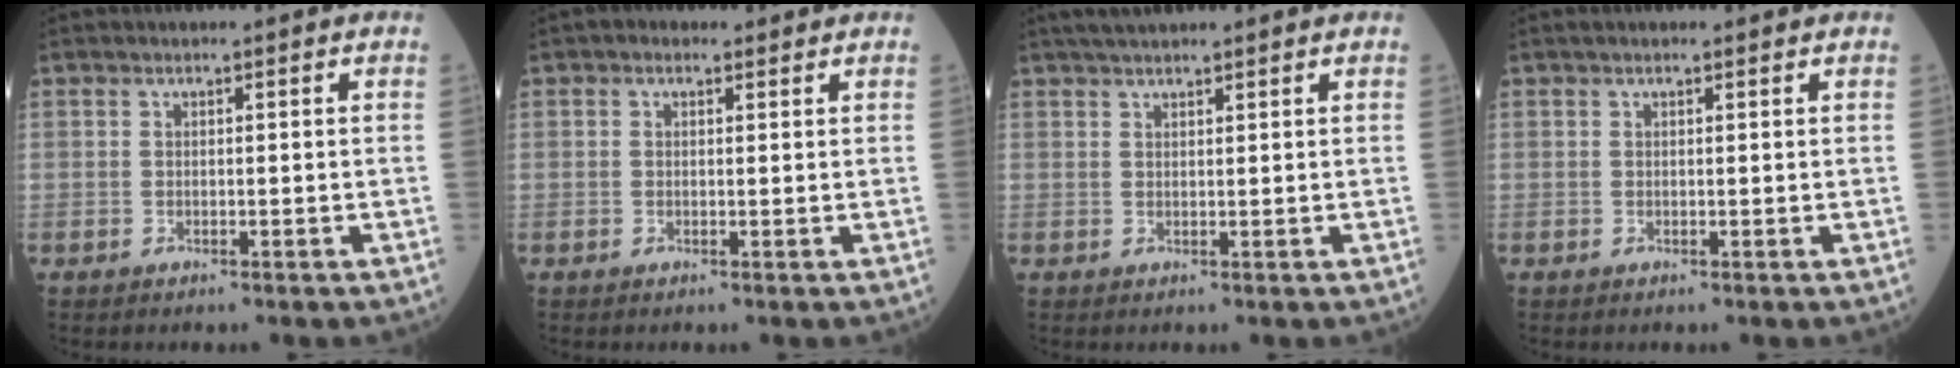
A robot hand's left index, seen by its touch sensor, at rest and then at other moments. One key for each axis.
{"total": 1.6, "fx": 1.1, "fy": 1.0, "fz": 0.6, "tx": -0.014, "ty": 0.013, "tz": 0.013}
{"total": 4.9, "fx": 4.2, "fy": 0.5, "fz": 2.3, "tx": -0.035, "ty": 0.034, "tz": 0.072}
{"total": 2.1, "fx": 1.8, "fy": 0.4, "fz": 1.0, "tx": -0.016, "ty": 0.022, "tz": 0.024}